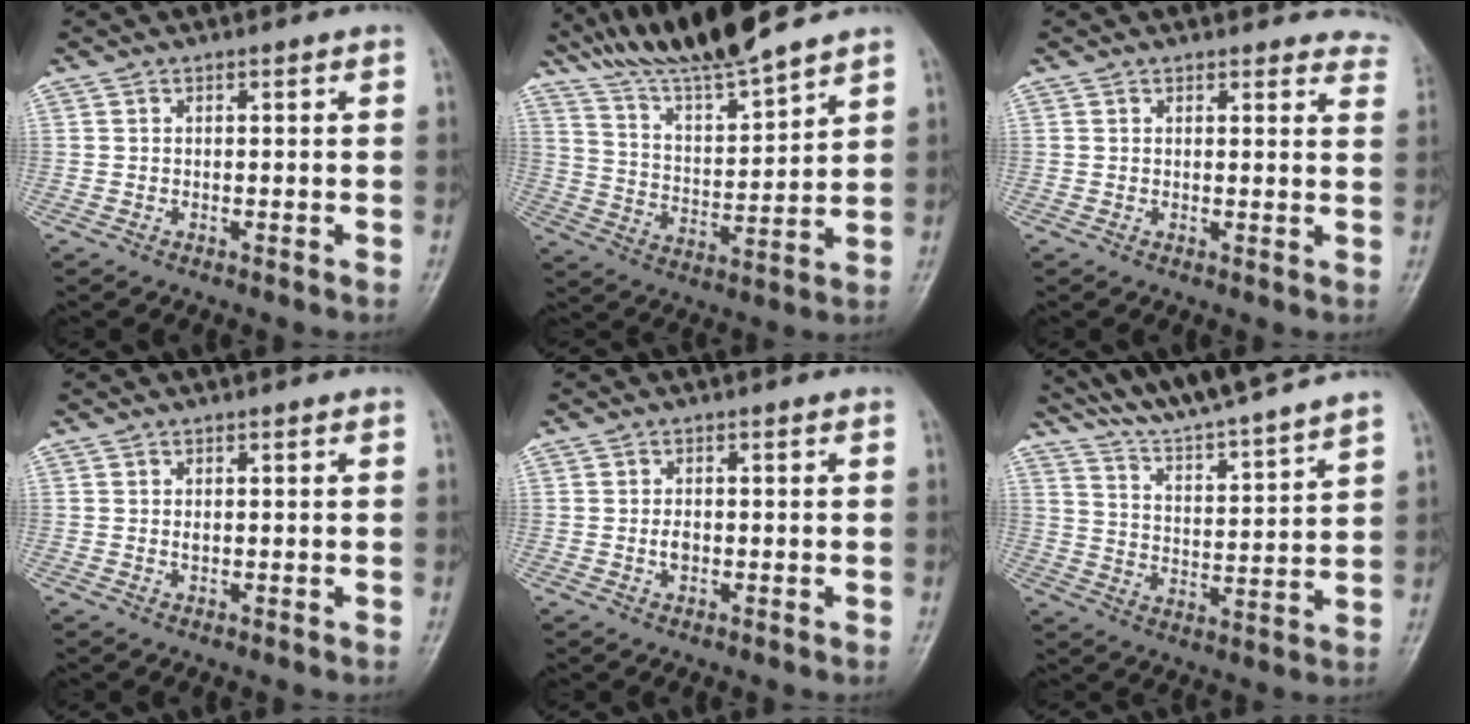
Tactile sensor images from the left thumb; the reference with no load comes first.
{"total": 14.6, "force": [13.1, 0.6, 6.4], "torque": [-0.106, -0.063, 0.244]}
{"total": 9.3, "force": [8.9, 2.8, 0.8], "torque": [0.051, -0.035, 0.063]}
{"total": 0.6, "force": [0.3, 0.3, 0.5], "torque": [-0.008, -0.002, 0.005]}
{"total": 1.5, "force": [-0.1, 1.0, 1.1], "torque": [-0.018, 0.000, -0.001]}
{"total": 17.0, "force": [15.4, 0.3, 7.3], "torque": [-0.109, -0.074, 0.248]}